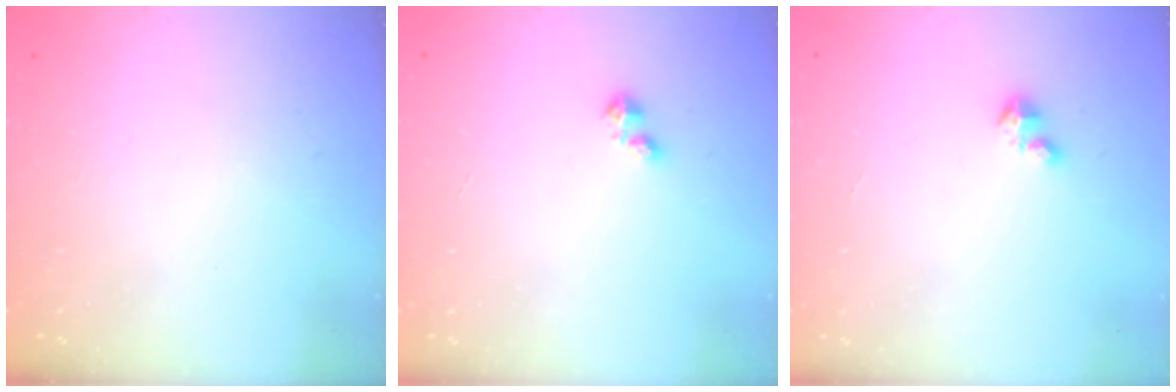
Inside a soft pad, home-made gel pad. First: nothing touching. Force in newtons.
{"total": 1.6, "press": 1.6, "slide": 0.3}
{"total": 1.9, "press": 1.9, "slide": 0.1}